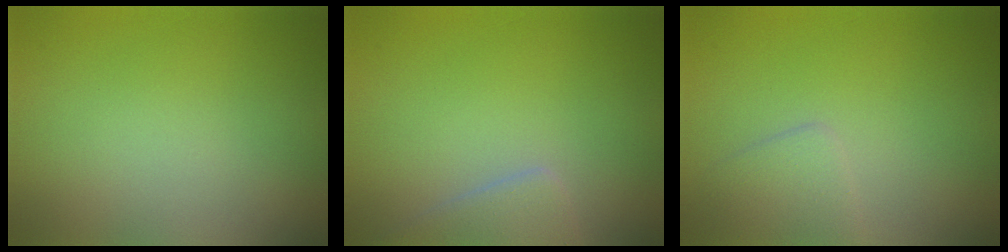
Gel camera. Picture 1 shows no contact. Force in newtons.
{"total": 2.6, "press": 2.6, "slide": 0.3}
{"total": 1.9, "press": 1.9, "slide": 0.0}